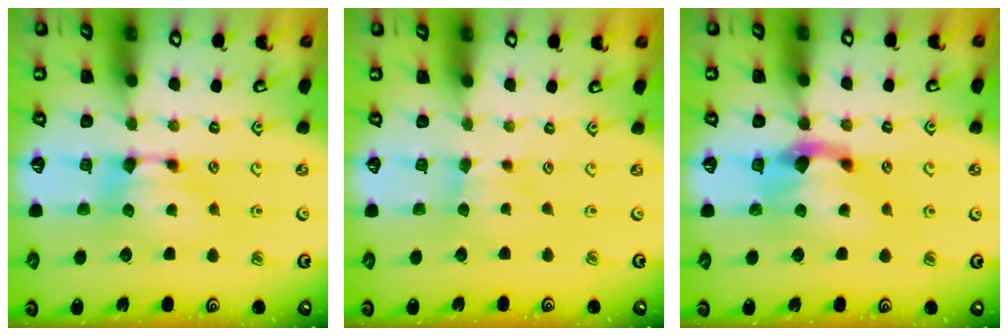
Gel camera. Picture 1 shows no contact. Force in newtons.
{"total": 2.2, "press": 2.1, "slide": 0.4}
{"total": 2.6, "press": 2.0, "slide": 1.7}